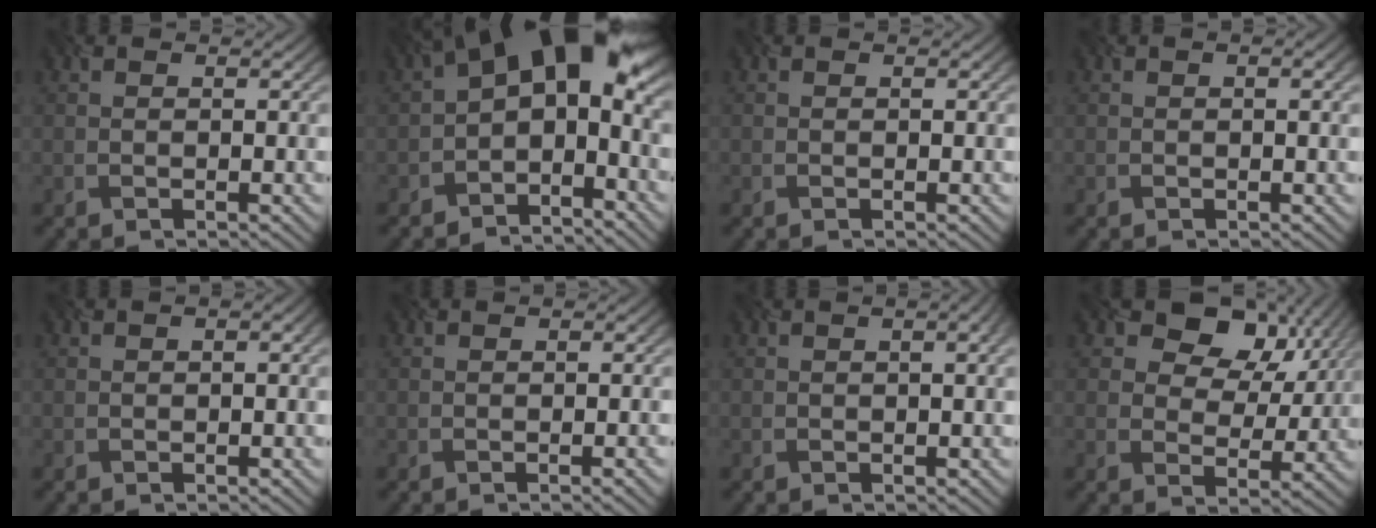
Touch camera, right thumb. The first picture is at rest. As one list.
[{"total": 13.2, "force": [0.3, 7.5, 10.9], "torque": [-0.170, 0.012, -0.005]}, {"total": 0.0}, {"total": 1.5, "force": [0.3, 0.5, 1.4], "torque": [-0.013, -0.002, -0.002]}, {"total": 1.2, "force": [-0.1, 0.5, 1.1], "torque": [-0.011, 0.000, -0.005]}, {"total": 2.3, "force": [-0.5, 0.8, 2.1], "torque": [-0.012, 0.007, -0.016]}, {"total": 3.2, "force": [0.6, 1.3, 2.9], "torque": [-0.027, 0.014, -0.006]}, {"total": 8.6, "force": [4.7, 5.7, 4.4], "torque": [-0.072, -0.002, 0.076]}]